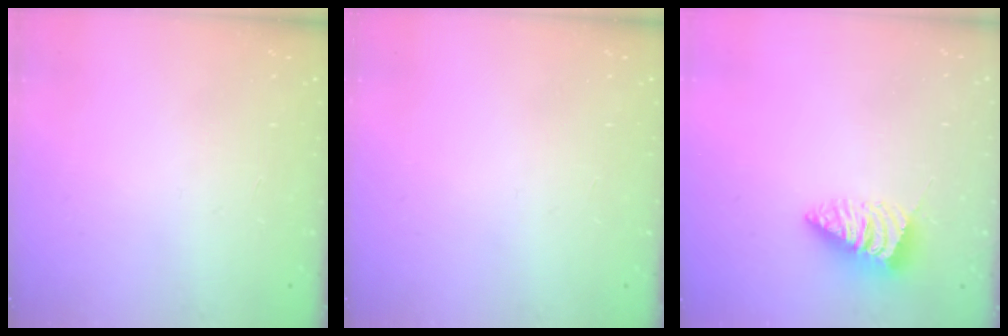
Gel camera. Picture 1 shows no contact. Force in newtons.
{"total": 0.0}
{"total": 2.8, "press": 2.8, "slide": 0.2}